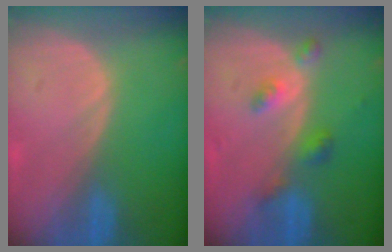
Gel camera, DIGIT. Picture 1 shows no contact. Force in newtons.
{"total": 4.2, "press": 3.9, "slide": 1.6}